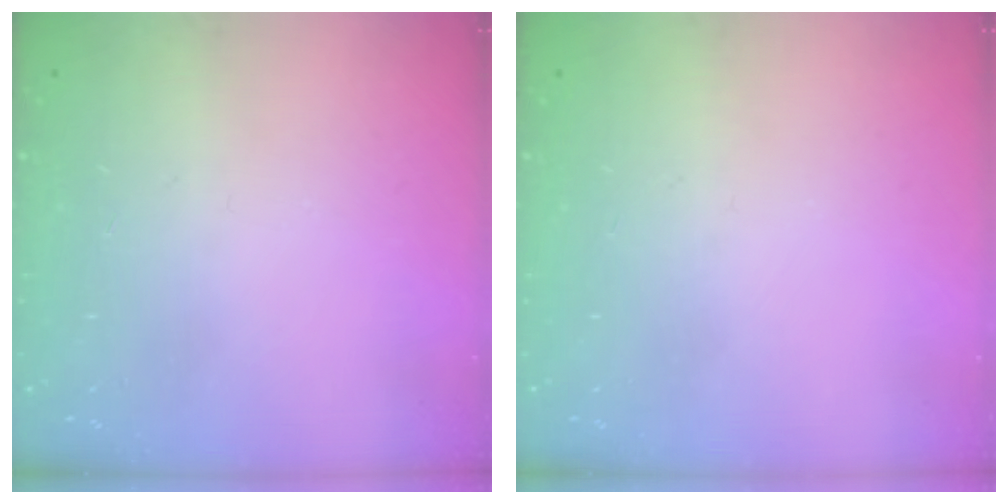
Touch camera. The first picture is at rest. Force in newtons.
{"total": 0.0}